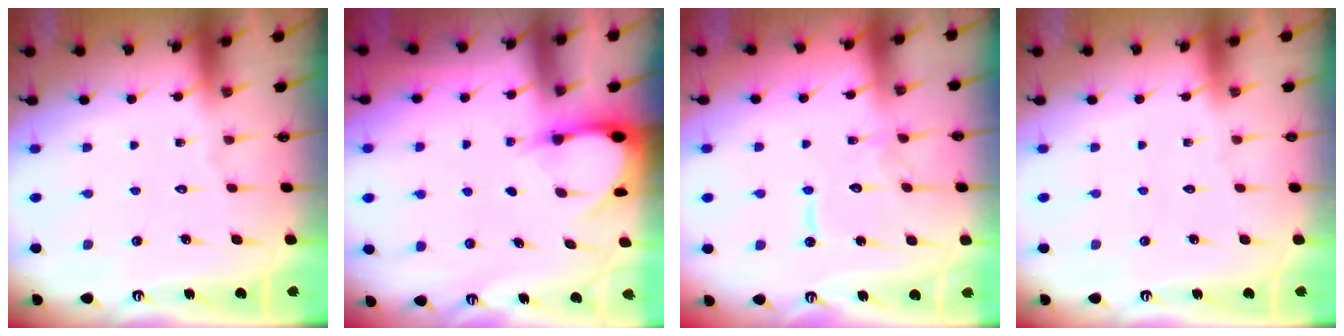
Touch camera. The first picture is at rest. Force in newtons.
{"total": 2.9, "press": 2.9, "slide": 0.3}
{"total": 10.1, "press": 10.1, "slide": 0.8}
{"total": 0.0}